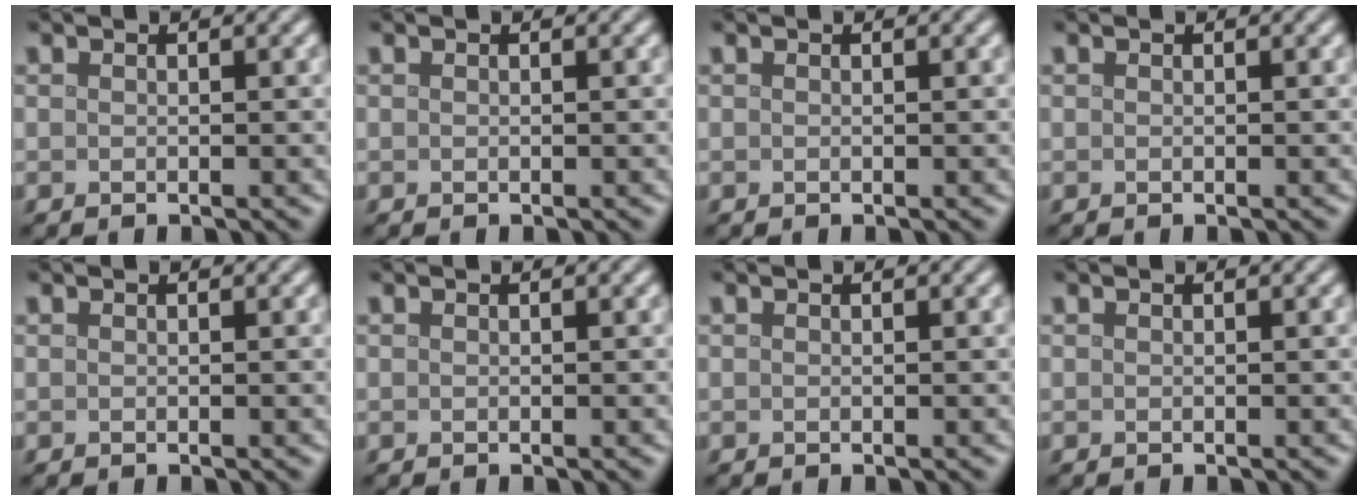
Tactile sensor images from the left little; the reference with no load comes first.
{"total": 0.0}
{"total": 0.0}
{"total": 0.0}
{"total": 0.0}
{"total": 0.0}
{"total": 0.0}
{"total": 0.0}